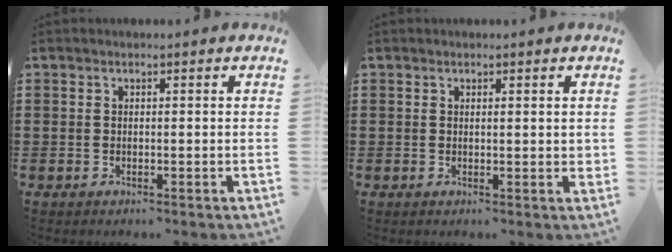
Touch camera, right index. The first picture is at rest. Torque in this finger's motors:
{"motor_torque": [-0.36, 0.12, -0.04, -0.01]}